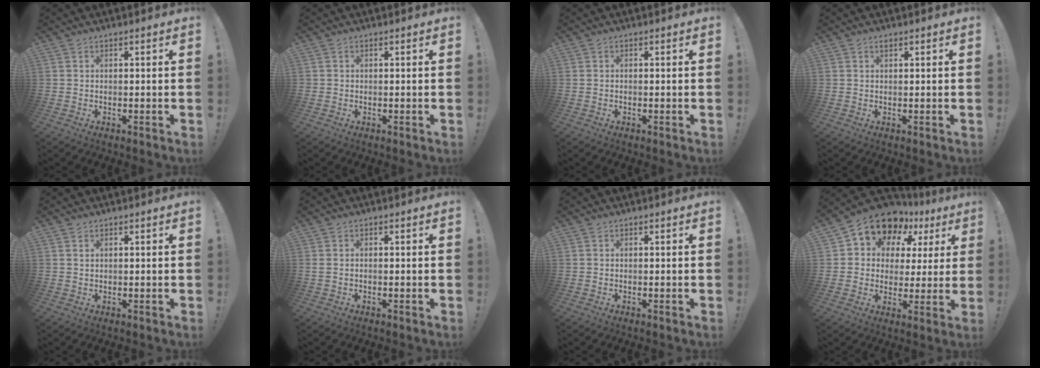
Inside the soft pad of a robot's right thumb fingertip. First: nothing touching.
{"total": 0.5, "force": [0.1, 0.5, 0.0], "torque": [-0.004, 0.003, 0.002]}
{"total": 0.0}
{"total": 0.7, "force": [0.6, 0.2, 0.3], "torque": [-0.007, 0.001, 0.011]}
{"total": 1.1, "force": [0.7, 0.5, 0.6], "torque": [-0.005, -0.003, 0.012]}
{"total": 0.8, "force": [0.1, 0.5, 0.6], "torque": [-0.019, 0.005, 0.003]}
{"total": 0.0}
{"total": 12.8, "force": [8.8, 7.8, 5.0], "torque": [-0.089, -0.069, 0.158]}